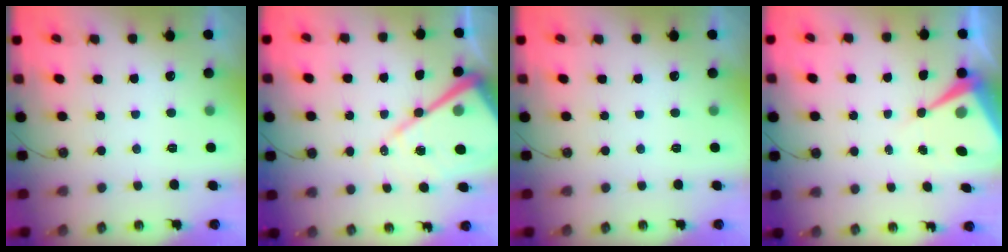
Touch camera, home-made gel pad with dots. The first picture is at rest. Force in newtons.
{"total": 18.2, "press": 18.2, "slide": 1.6}
{"total": 0.0}
{"total": 9.2, "press": 9.2, "slide": 0.7}